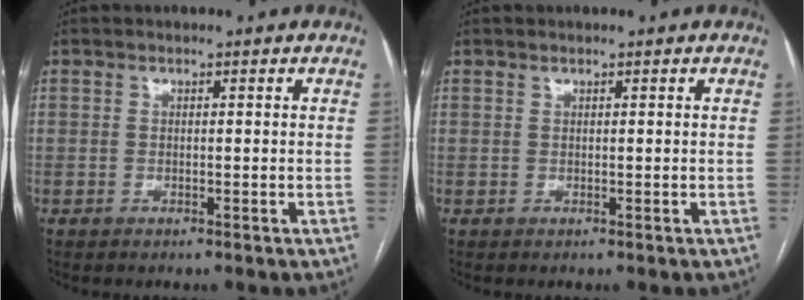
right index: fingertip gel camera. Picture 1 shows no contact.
{"total": 0.0}